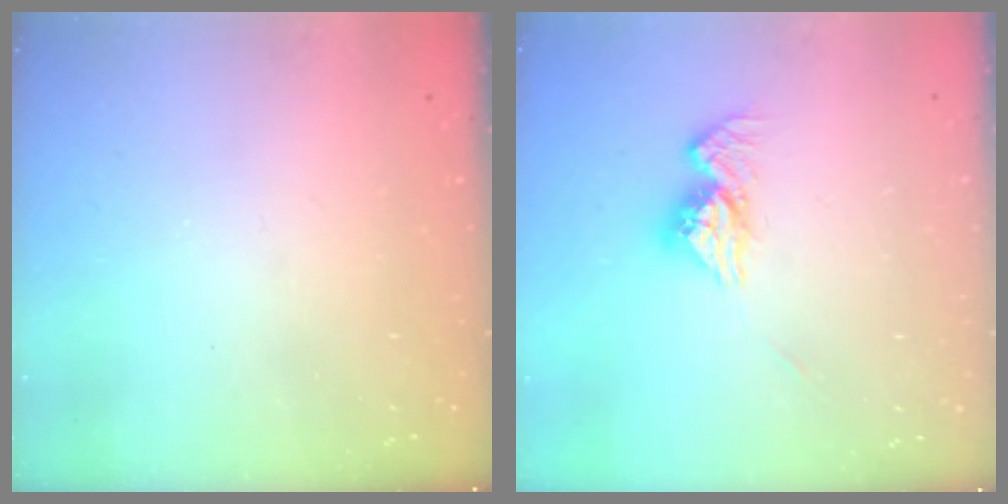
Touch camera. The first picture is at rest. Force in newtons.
{"total": 10.5, "press": 10.5, "slide": 0.5}